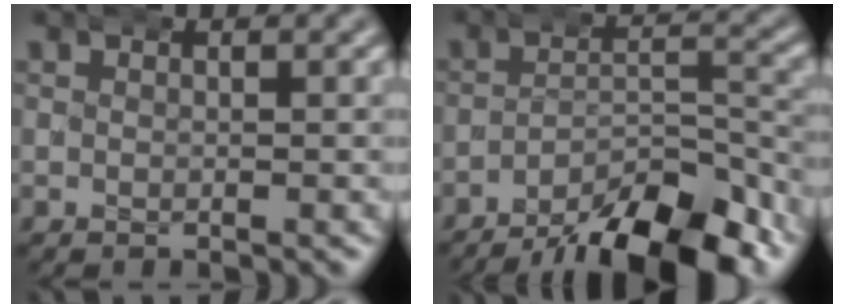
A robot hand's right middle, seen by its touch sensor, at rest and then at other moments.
{"total": 11.5, "force": [-9.4, 3.2, 5.7], "torque": [-0.065, -0.007, -0.142]}